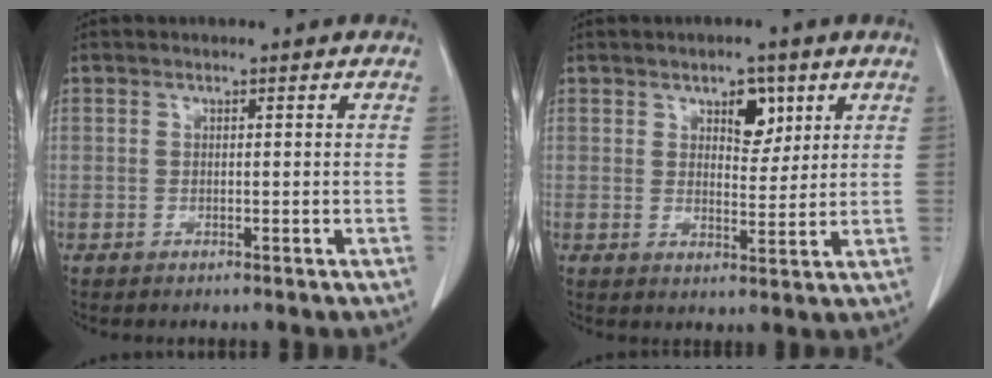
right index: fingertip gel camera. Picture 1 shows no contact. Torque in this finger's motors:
{"motor_torque": [0.10, 0.23, 0.12, 0.03]}